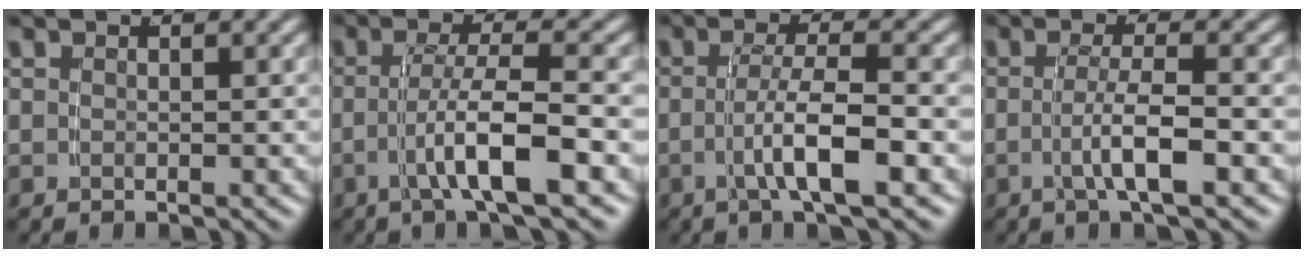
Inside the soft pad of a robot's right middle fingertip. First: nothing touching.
{"total": 4.9, "force": [-1.7, 0.2, 4.5], "torque": [-0.079, -0.002, -0.028]}
{"total": 4.2, "force": [-1.3, 0.1, 4.0], "torque": [-0.067, -0.002, -0.019]}
{"total": 3.3, "force": [-1.2, -0.3, 3.0], "torque": [-0.050, -0.003, -0.017]}